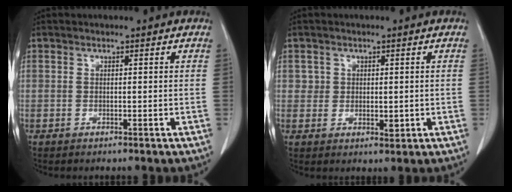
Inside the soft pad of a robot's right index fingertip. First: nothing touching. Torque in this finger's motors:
{"motor_torque": [-0.09, -0.04, -0.03, -0.01]}